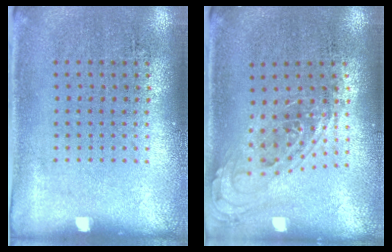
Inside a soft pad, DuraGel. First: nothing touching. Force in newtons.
{"total": 0.9, "press": 0.9, "slide": 0.3}